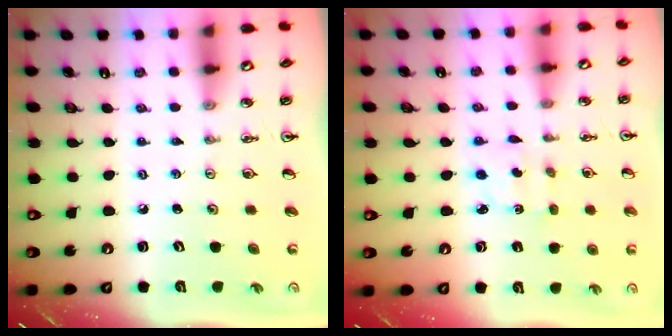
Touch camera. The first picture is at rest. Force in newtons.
{"total": 2.1, "press": 2.0, "slide": 0.7}